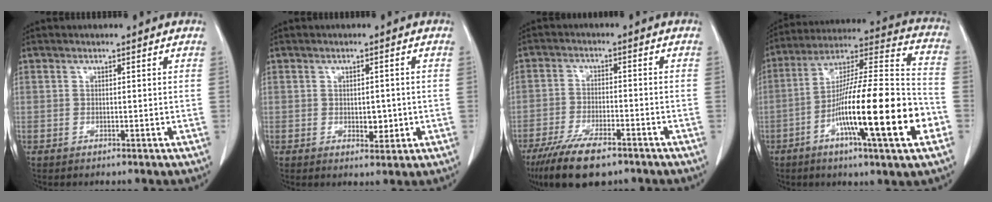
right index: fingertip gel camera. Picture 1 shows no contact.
{"total": 3.0, "force": [-0.5, 1.7, 2.5], "torque": [-0.032, 0.000, 0.000]}
{"total": 10.2, "force": [-7.3, 3.1, 6.5], "torque": [-0.114, -0.016, -0.123]}
{"total": 23.1, "force": [-7.7, 1.7, 21.7], "torque": [-0.340, -0.012, -0.131]}